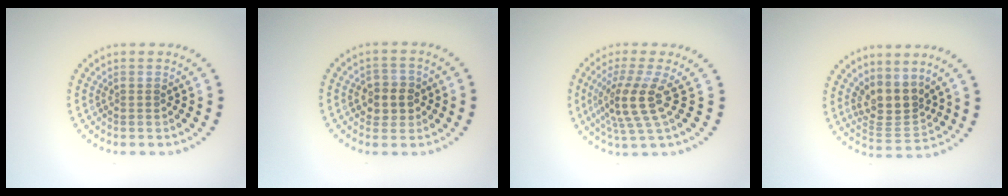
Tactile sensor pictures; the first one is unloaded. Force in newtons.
{"total": 2.7, "press": 2.6, "slide": 0.7}
{"total": 4.3, "press": 3.1, "slide": 2.9}
{"total": 3.6, "press": 2.7, "slide": 2.4}